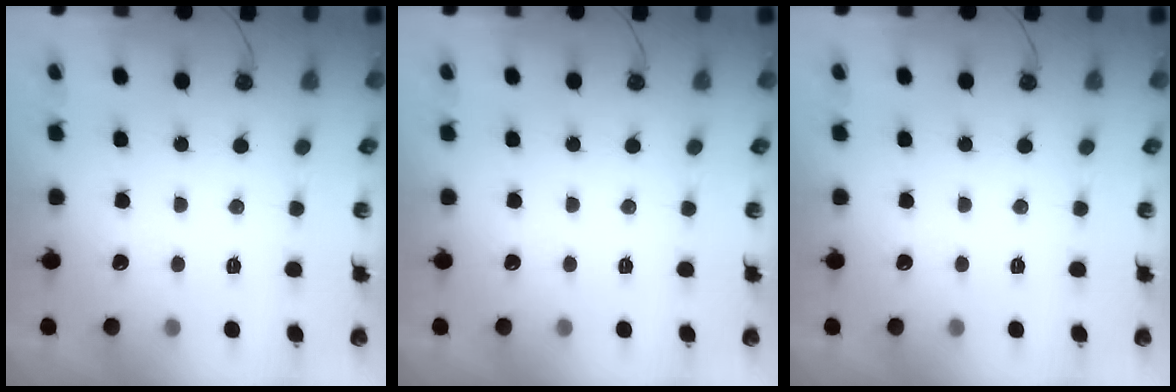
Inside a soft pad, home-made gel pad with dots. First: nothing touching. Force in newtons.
{"total": 0.0}
{"total": 0.0}